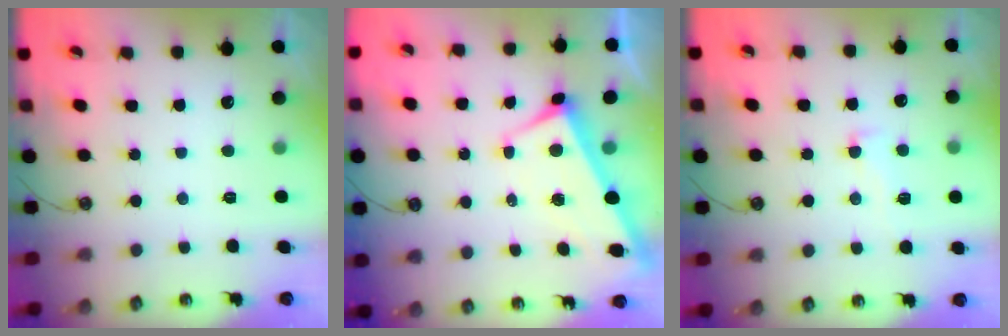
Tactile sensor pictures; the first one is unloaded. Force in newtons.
{"total": 2.9, "press": 2.8, "slide": 0.9}
{"total": 1.6, "press": 1.1, "slide": 1.1}